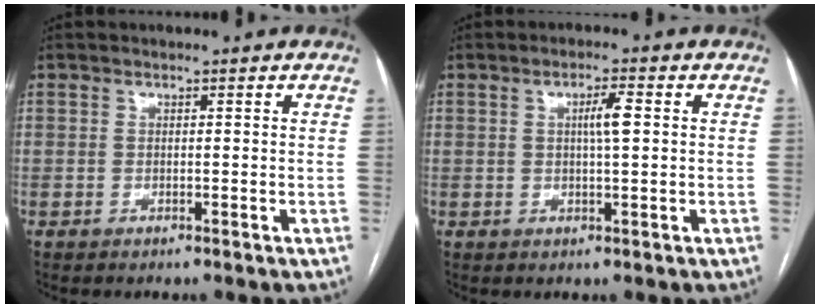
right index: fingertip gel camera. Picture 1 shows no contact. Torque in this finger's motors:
{"motor_torque": [0.22, 0.10, 0.06, 0.06]}